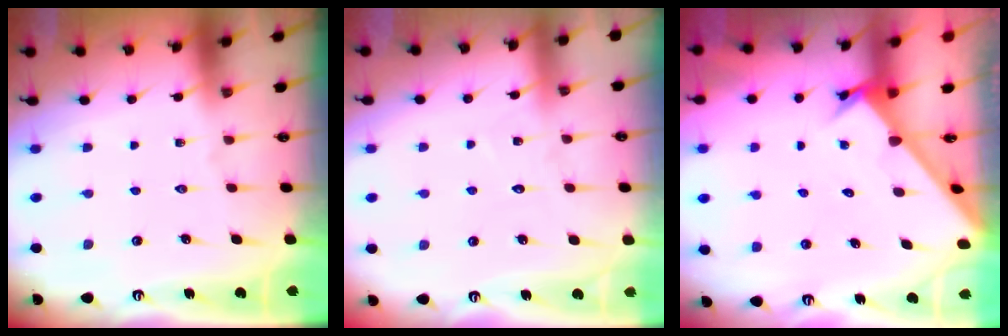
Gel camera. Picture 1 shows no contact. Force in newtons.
{"total": 5.3, "press": 5.3, "slide": 0.5}
{"total": 2.4, "press": 2.4, "slide": 0.1}